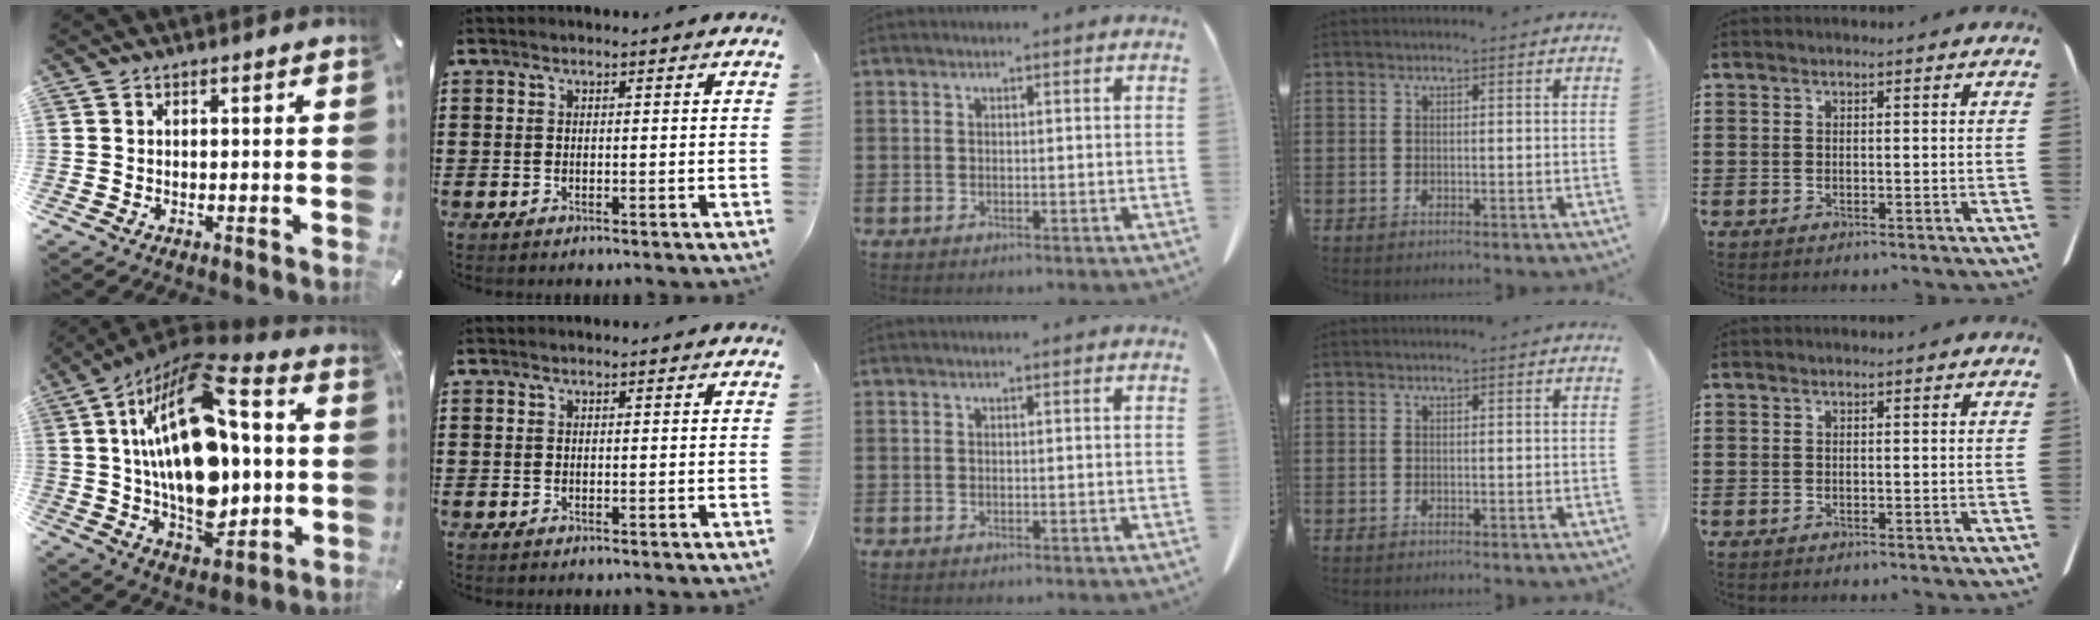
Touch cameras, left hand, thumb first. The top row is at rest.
{"thumb": {"total": 28.1, "force": [4.3, 16.1, 22.6], "torque": [-0.413, -0.030, 0.075]}}